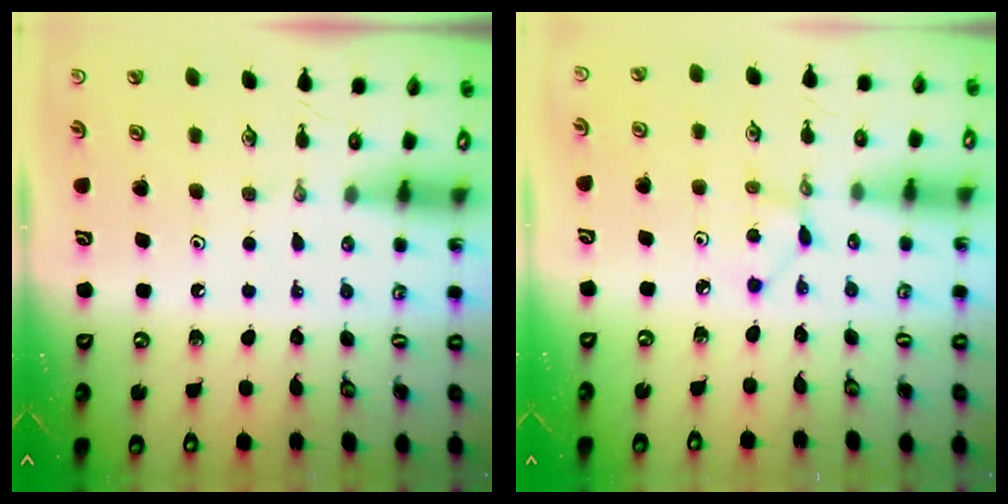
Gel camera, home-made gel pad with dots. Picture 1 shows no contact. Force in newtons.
{"total": 2.1, "press": 2.1, "slide": 0.3}